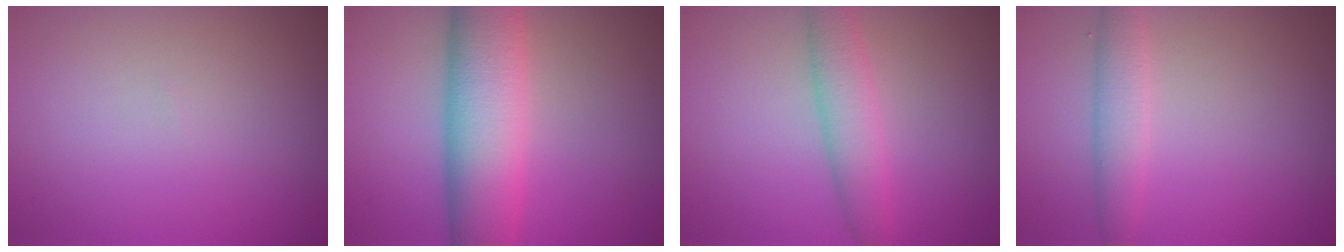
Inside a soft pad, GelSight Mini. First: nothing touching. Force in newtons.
{"total": 8.5, "press": 8.5, "slide": 0.2}
{"total": 3.4, "press": 3.4, "slide": 0.0}
{"total": 2.5, "press": 2.5, "slide": 0.2}